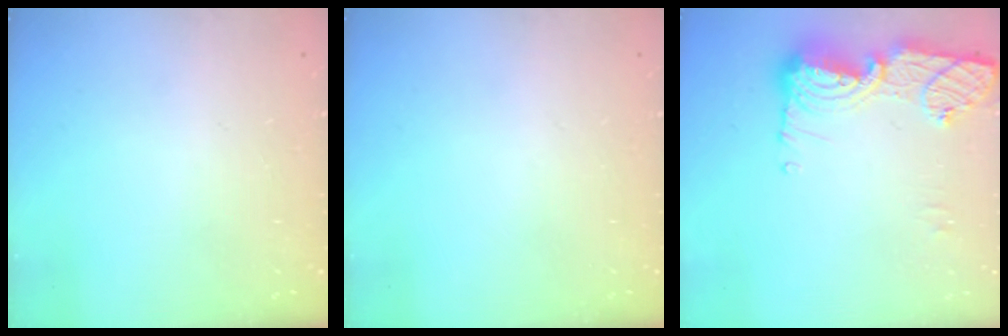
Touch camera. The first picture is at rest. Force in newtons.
{"total": 0.0}
{"total": 13.4, "press": 13.4, "slide": 1.3}